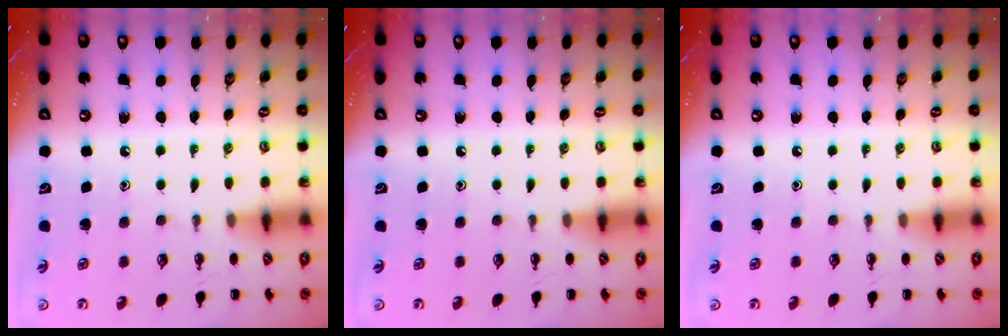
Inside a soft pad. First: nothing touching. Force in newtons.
{"total": 0.0}
{"total": 0.0}